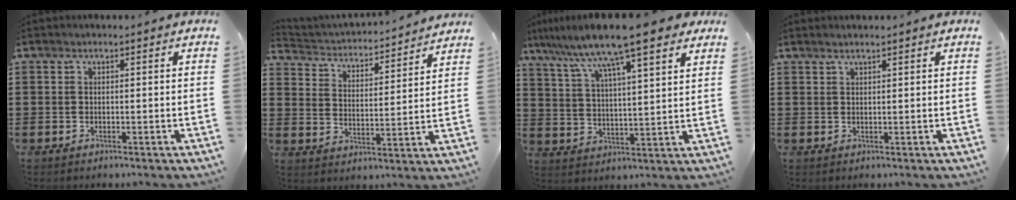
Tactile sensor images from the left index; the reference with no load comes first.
{"total": 2.8, "force": [2.8, 0.4, -0.1], "torque": [-0.021, -0.030, 0.038]}
{"total": 11.0, "force": [8.8, 1.0, 6.5], "torque": [-0.152, -0.043, 0.144]}
{"total": 1.1, "force": [1.0, 0.0, 0.5], "torque": [-0.010, 0.000, 0.018]}